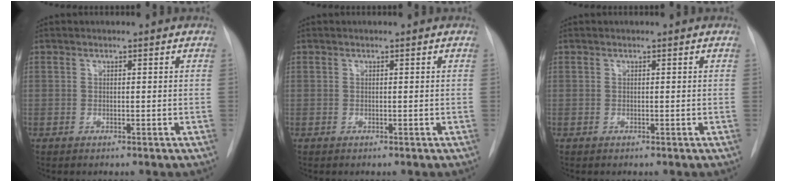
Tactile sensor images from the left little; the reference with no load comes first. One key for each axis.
{"total": 0.0}
{"total": 0.0}